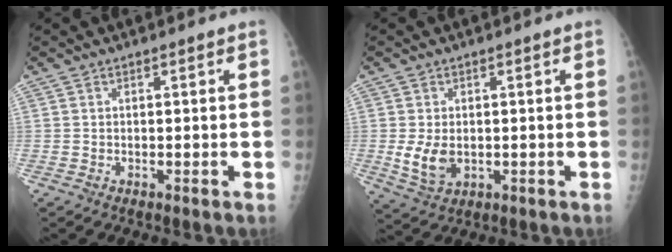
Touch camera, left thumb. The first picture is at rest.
{"total": 5.7, "force": [-0.4, 3.9, 4.1], "torque": [-0.070, -0.012, 0.004]}